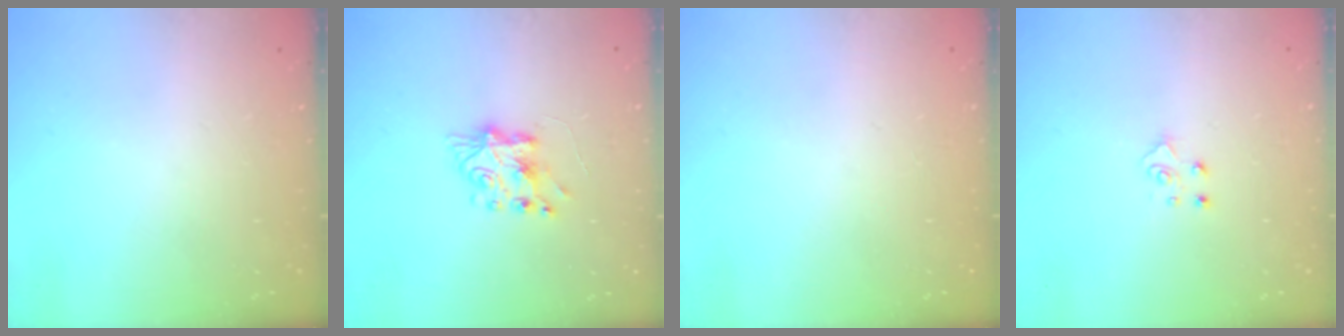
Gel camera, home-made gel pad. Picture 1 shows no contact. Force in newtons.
{"total": 7.9, "press": 7.8, "slide": 1.0}
{"total": 0.0}
{"total": 4.3, "press": 4.2, "slide": 0.4}